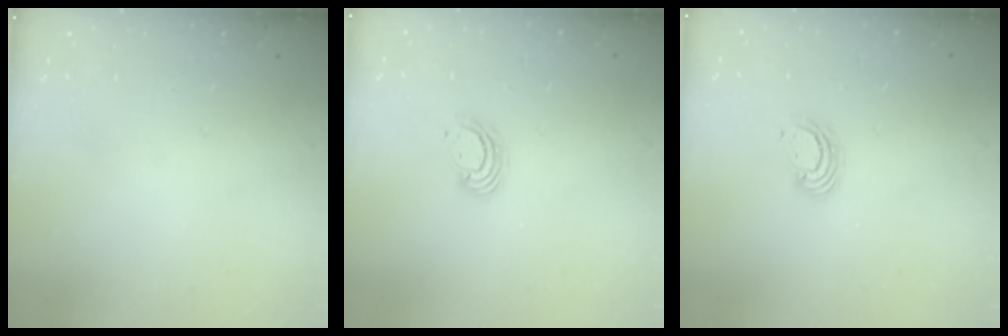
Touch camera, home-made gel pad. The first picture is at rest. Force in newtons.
{"total": 3.3, "press": 3.3, "slide": 0.2}
{"total": 3.3, "press": 3.3, "slide": 0.2}